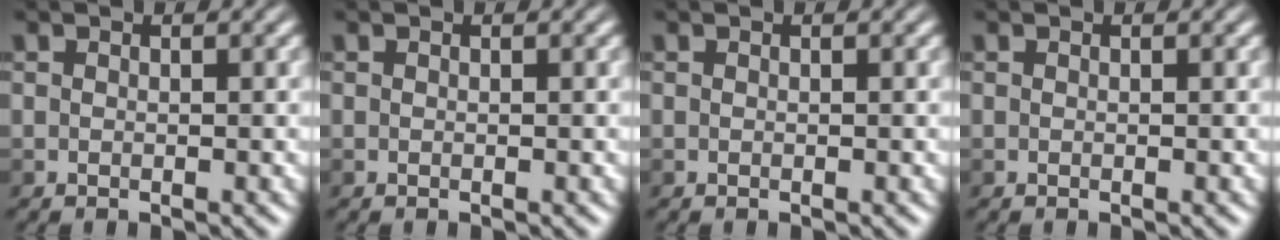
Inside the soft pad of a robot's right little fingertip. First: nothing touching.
{"total": 0.0}
{"total": 0.0}
{"total": 0.0}